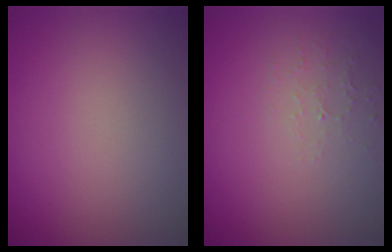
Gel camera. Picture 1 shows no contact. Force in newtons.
{"total": 1.3, "press": 1.3, "slide": 0.4}